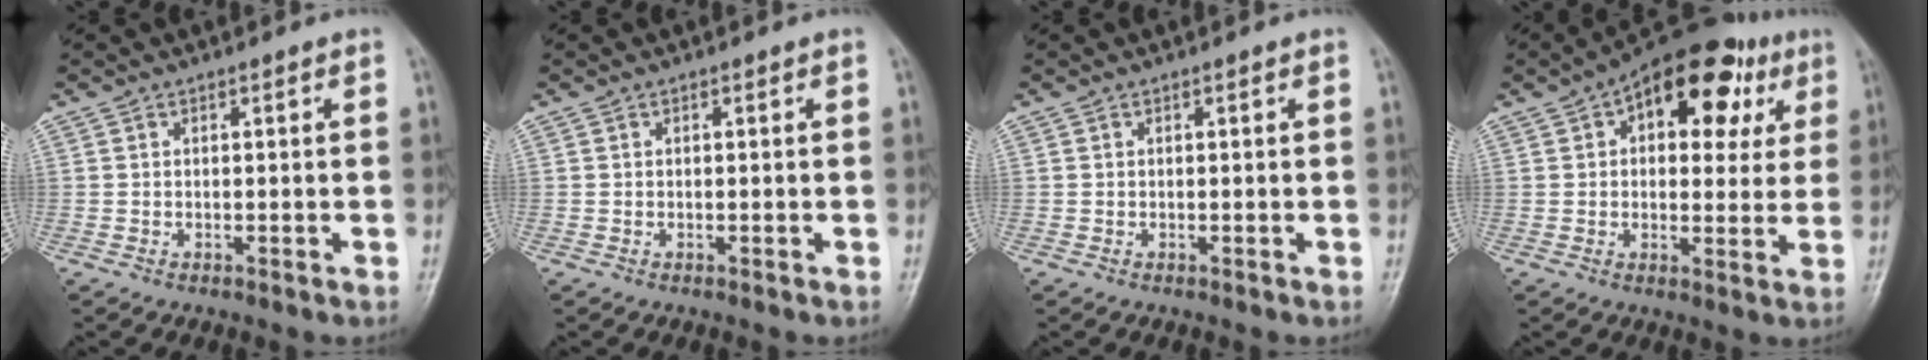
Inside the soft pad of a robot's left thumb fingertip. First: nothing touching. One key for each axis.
{"total": 0.0}
{"total": 0.0}
{"total": 17.5, "fx": 6.8, "fy": 9.8, "fz": 12.8, "tx": -0.123, "ty": 0.005, "tz": 0.087}